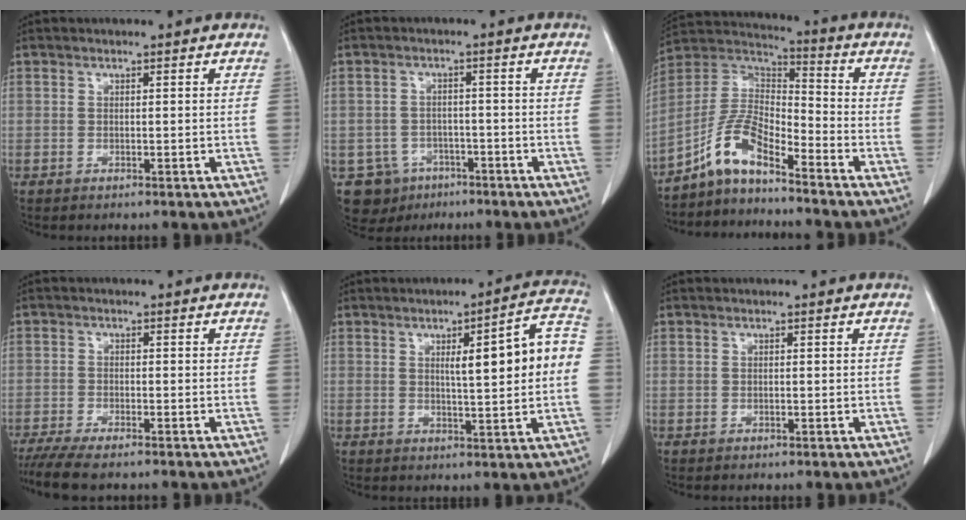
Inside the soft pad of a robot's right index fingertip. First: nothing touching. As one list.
[{"total": 7.0, "force": [-3.5, 6.0, 0.6], "torque": [-0.014, 0.009, -0.043]}, {"total": 8.9, "force": [-6.5, 2.4, 5.6], "torque": [-0.127, 0.024, -0.128]}, {"total": 6.8, "force": [-5.6, 1.0, 3.7], "torque": [-0.059, -0.016, -0.093]}, {"total": 10.9, "force": [1.0, 0.9, 10.8], "torque": [-0.146, 0.024, 0.015]}, {"total": 0.0}]